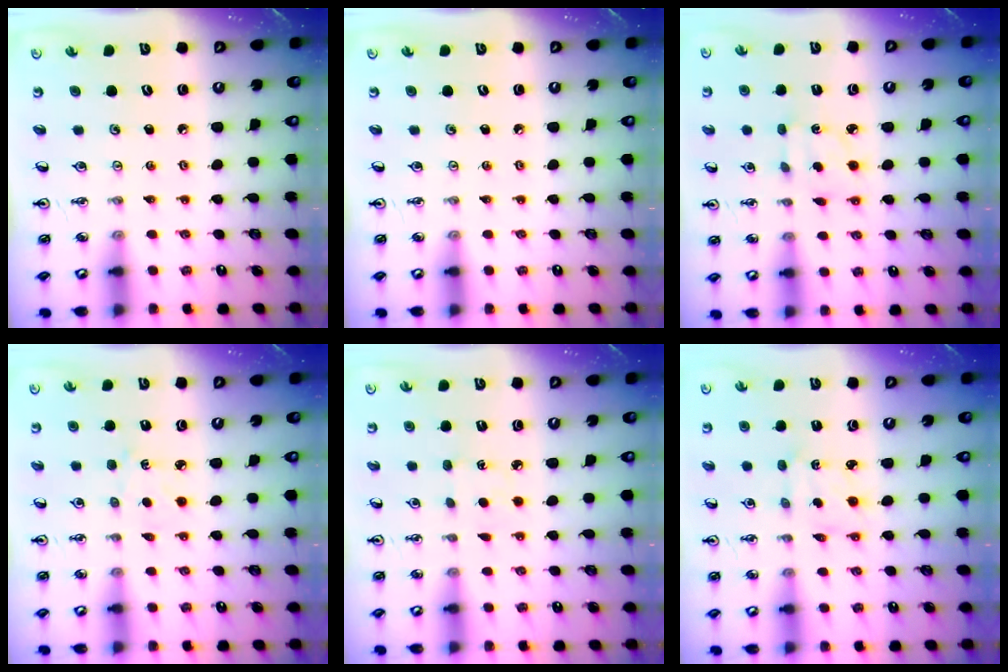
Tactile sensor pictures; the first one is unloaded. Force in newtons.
{"total": 0.0}
{"total": 2.9, "press": 2.8, "slide": 0.7}
{"total": 3.9, "press": 3.9, "slide": 0.5}
{"total": 2.4, "press": 2.4, "slide": 0.3}
{"total": 2.4, "press": 2.3, "slide": 0.8}